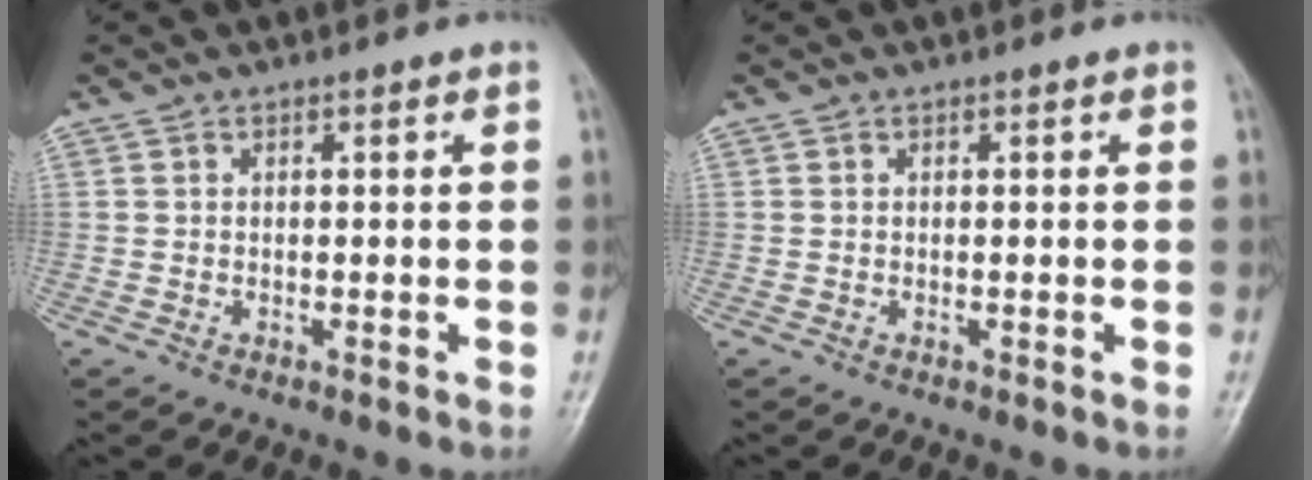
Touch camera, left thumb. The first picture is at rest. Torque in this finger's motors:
{"motor_torque": [0.00, 0.00, -0.13, -0.13, 0.00]}